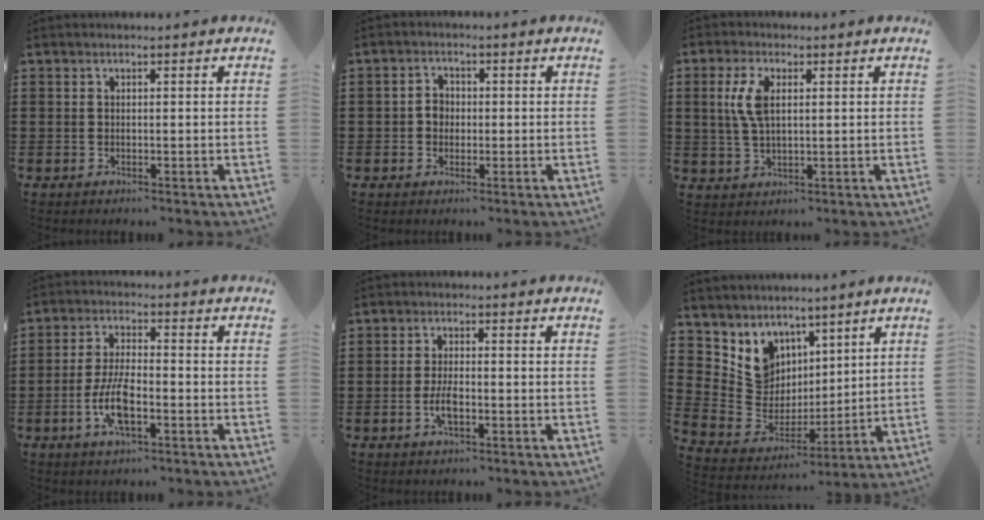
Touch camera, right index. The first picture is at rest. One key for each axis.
{"total": 2.4, "fx": -0.3, "fy": 2.0, "fz": 1.2, "tx": -0.029, "ty": 0.007, "tz": -0.009}
{"total": 5.6, "fx": 1.2, "fy": 2.5, "fz": 4.9, "tx": -0.111, "ty": 0.007, "tz": 0.017}
{"total": 7.4, "fx": -2.5, "fy": 2.8, "fz": 6.4, "tx": -0.146, "ty": -0.007, "tz": -0.052}
{"total": 3.6, "fx": -1.3, "fy": 1.3, "fz": 3.1, "tx": -0.069, "ty": -0.001, "tz": -0.026}
{"total": 7.7, "fx": 4.5, "fy": 6.2, "fz": 0.7, "tx": -0.063, "ty": -0.042, "tz": 0.091}